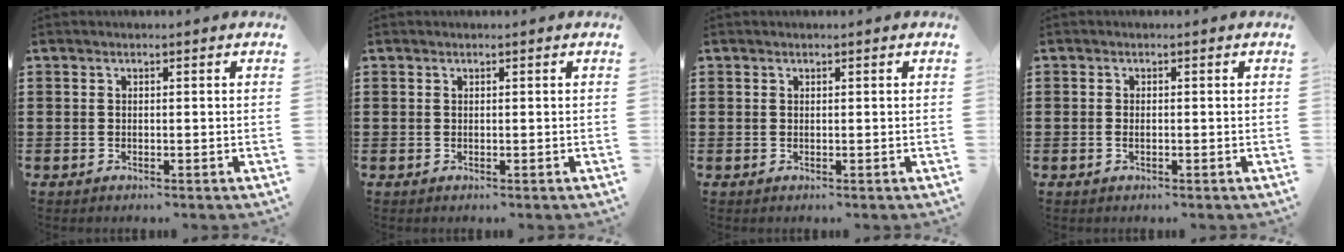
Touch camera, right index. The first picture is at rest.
{"total": 0.0}
{"total": 0.0}
{"total": 0.9, "force": [-0.2, 0.4, 0.8], "torque": [-0.017, -0.001, -0.003]}